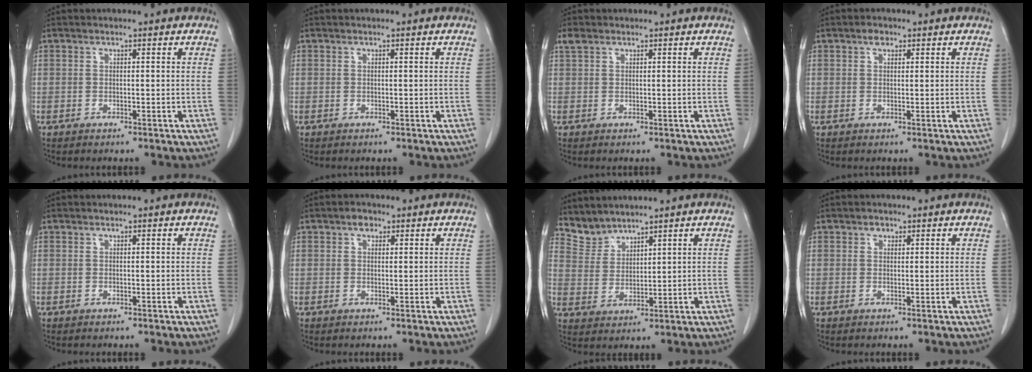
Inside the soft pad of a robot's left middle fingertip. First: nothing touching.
{"total": 0.0}
{"total": 1.4, "force": [1.1, 0.7, 0.6], "torque": [-0.018, 0.013, 0.023]}
{"total": 1.2, "force": [0.8, 0.7, 0.7], "torque": [-0.013, 0.004, 0.012]}
{"total": 0.0}
{"total": 1.5, "force": [0.9, 1.0, 0.7], "torque": [-0.012, 0.003, 0.013]}
{"total": 4.3, "force": [4.2, 0.9, -0.4], "torque": [0.003, 0.006, 0.096]}
{"total": 0.8, "force": [0.5, 0.6, 0.3], "torque": [-0.003, -0.002, 0.007]}